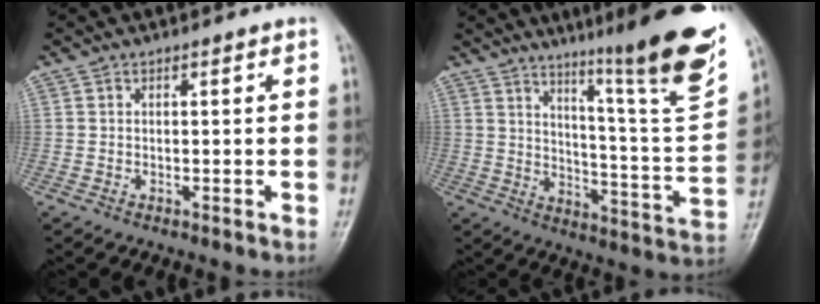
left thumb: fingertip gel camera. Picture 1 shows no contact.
{"total": 22.9, "force": [15.5, 1.6, 16.8], "torque": [-0.214, -0.095, 0.223]}